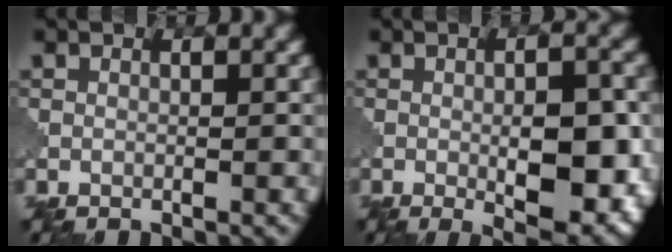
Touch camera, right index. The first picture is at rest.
{"total": 7.0, "force": [-1.3, 2.3, 6.5], "torque": [-0.093, -0.008, -0.014]}